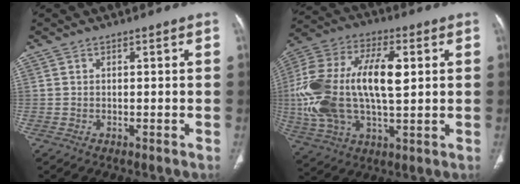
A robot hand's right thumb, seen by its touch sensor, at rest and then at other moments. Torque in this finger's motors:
{"motor_torque": [1.26, 1.31, 2.25, 0.37, 0.71]}